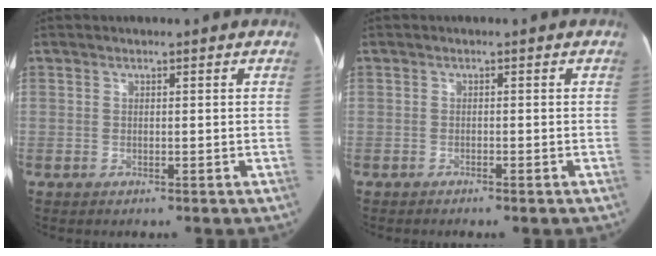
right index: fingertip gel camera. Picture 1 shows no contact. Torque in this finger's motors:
{"motor_torque": [-0.01, -0.09, 0.04, 0.01]}